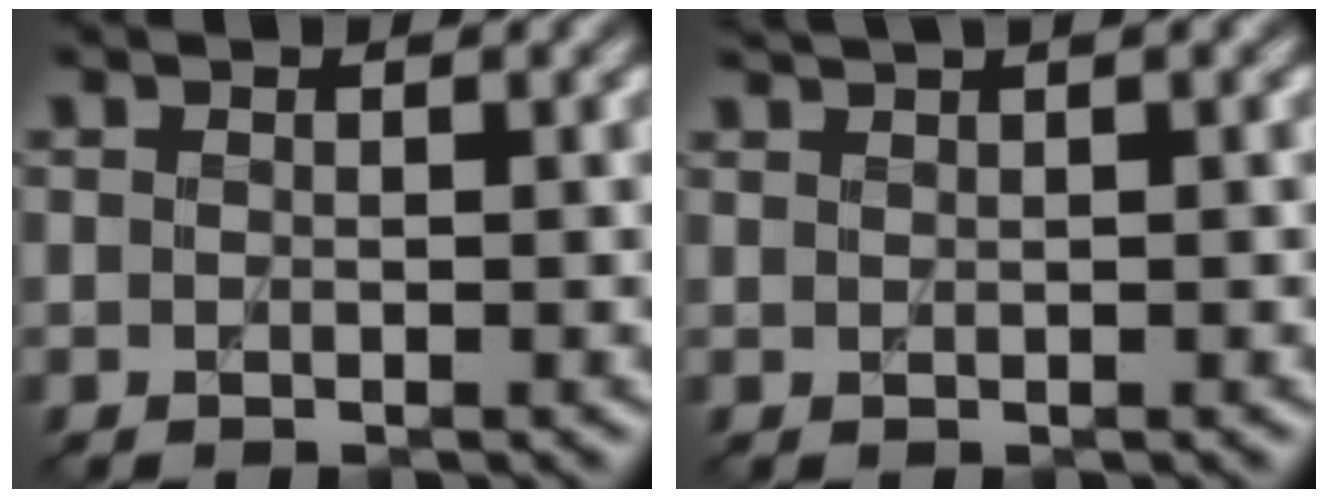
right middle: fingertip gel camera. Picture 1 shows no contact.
{"total": 3.1, "force": [2.1, 1.0, 2.0], "torque": [-0.016, 0.017, 0.011]}